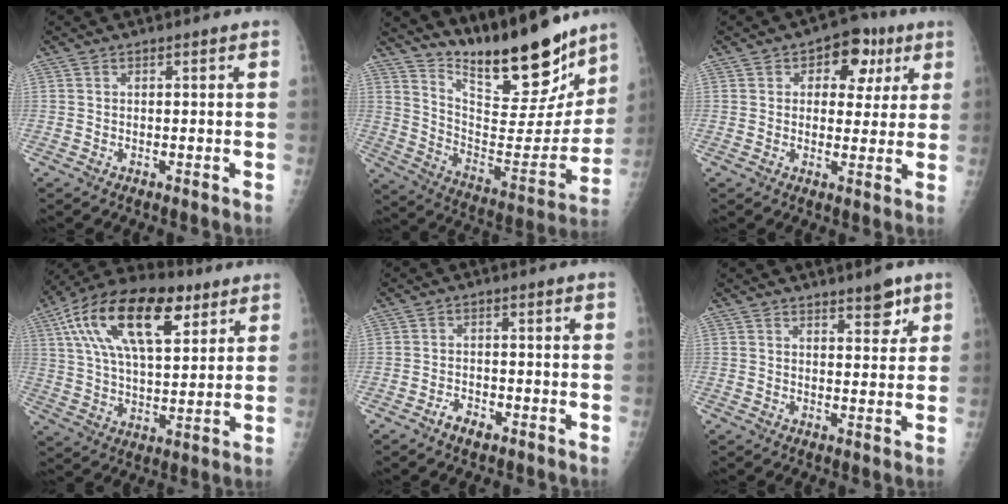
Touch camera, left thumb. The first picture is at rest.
{"total": 24.1, "force": [18.8, 6.8, 13.6], "torque": [-0.167, -0.112, 0.300]}
{"total": 9.1, "force": [3.5, 6.2, 5.8], "torque": [-0.027, -0.002, 0.040]}
{"total": 22.2, "force": [9.8, 10.6, 16.9], "torque": [-0.288, -0.004, 0.168]}
{"total": 3.0, "force": [-2.0, 1.6, 1.6], "torque": [-0.025, 0.011, -0.032]}
{"total": 4.4, "force": [3.0, 1.6, 2.8], "torque": [-0.022, -0.020, 0.042]}